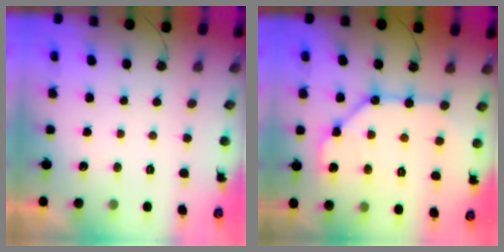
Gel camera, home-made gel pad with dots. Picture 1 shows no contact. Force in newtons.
{"total": 14.0, "press": 13.9, "slide": 1.0}